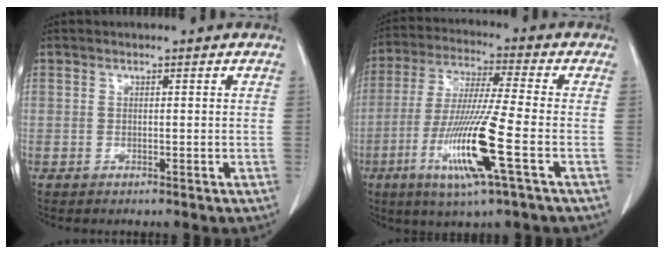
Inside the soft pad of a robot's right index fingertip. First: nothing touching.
{"total": 13.9, "force": [-4.8, -0.3, 13.0], "torque": [-0.266, -0.023, -0.093]}